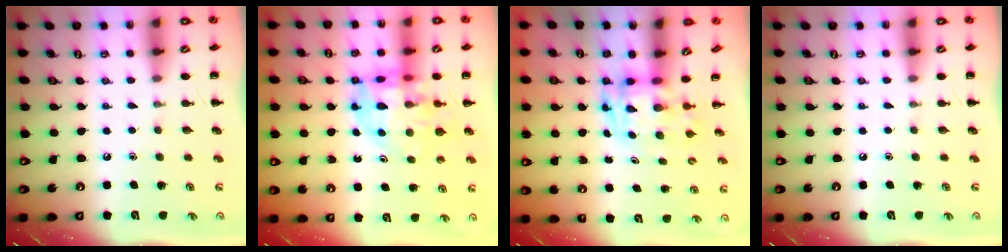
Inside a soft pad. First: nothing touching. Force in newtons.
{"total": 13.5, "press": 12.9, "slide": 3.9}
{"total": 3.4, "press": 3.3, "slide": 0.6}
{"total": 0.0}